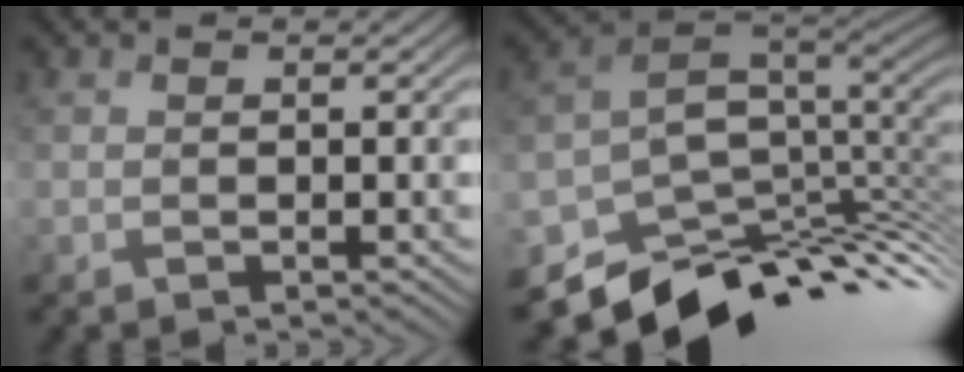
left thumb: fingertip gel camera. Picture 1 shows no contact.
{"total": 12.0, "force": [-3.1, 8.0, 8.4], "torque": [-0.189, -0.031, -0.038]}